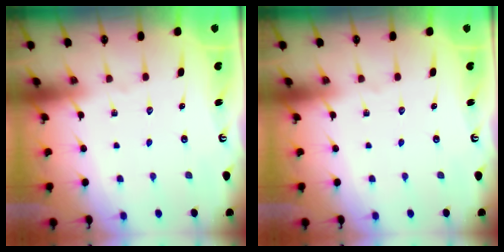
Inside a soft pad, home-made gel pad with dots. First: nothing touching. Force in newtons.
{"total": 0.0}